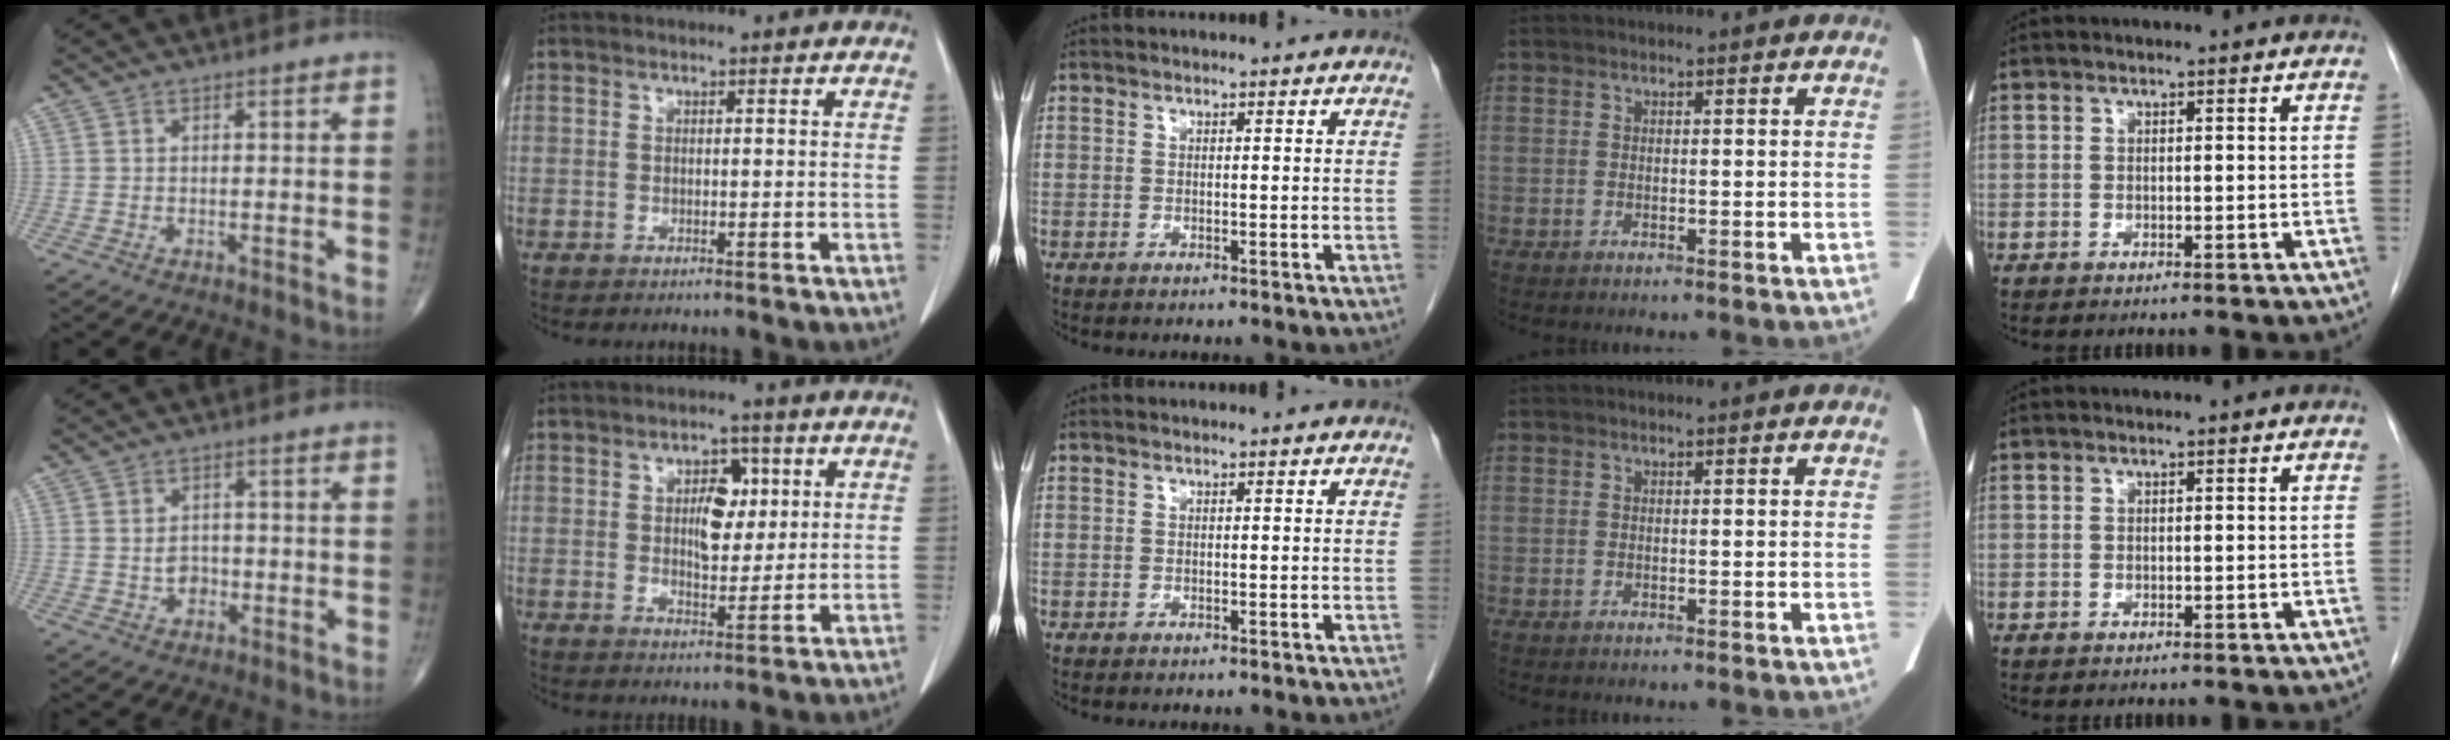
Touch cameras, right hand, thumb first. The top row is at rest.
{"thumb": {"total": 3.2, "force": [-0.5, 2.6, 1.9], "torque": [-0.015, 0.005, -0.007]}, "index": {"total": 6.3, "force": [1.6, 3.3, 5.1], "torque": [-0.079, 0.009, 0.029]}}